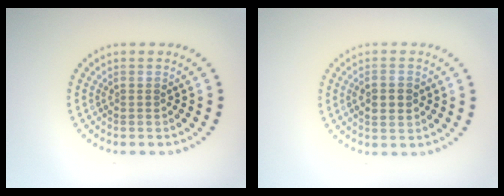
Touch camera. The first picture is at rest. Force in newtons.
{"total": 2.2, "press": 2.2, "slide": 0.1}